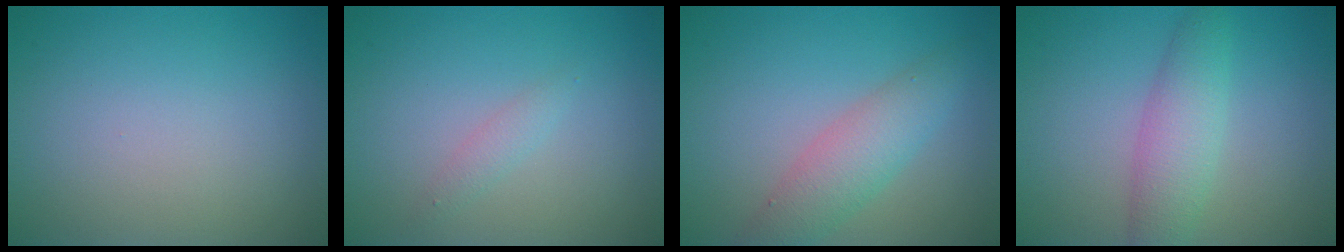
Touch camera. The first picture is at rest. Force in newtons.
{"total": 1.0, "press": 1.0, "slide": 0.0}
{"total": 3.8, "press": 3.8, "slide": 0.0}
{"total": 3.7, "press": 3.7, "slide": 0.0}